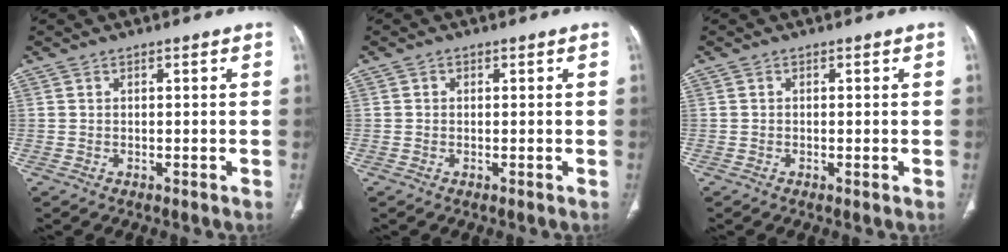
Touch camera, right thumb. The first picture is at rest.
{"total": 0.6, "force": [0.1, 0.6, 0.2], "torque": [0.002, 0.002, -0.001]}
{"total": 0.6, "force": [-0.1, 0.2, 0.6], "torque": [-0.017, -0.003, -0.003]}